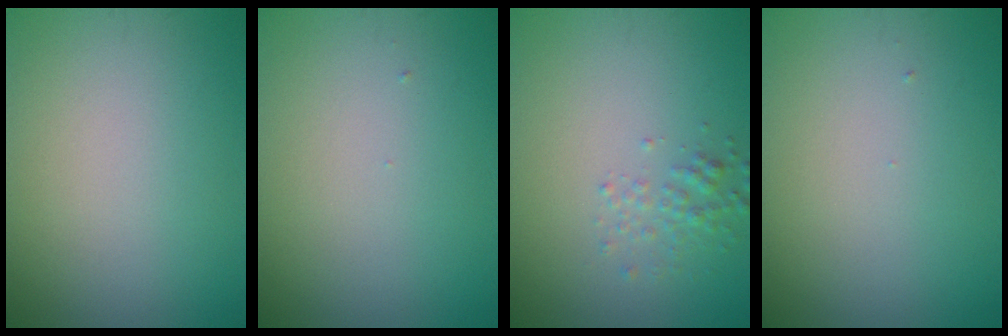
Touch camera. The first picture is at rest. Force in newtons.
{"total": 0.0}
{"total": 1.6, "press": 1.6, "slide": 0.1}
{"total": 0.0}